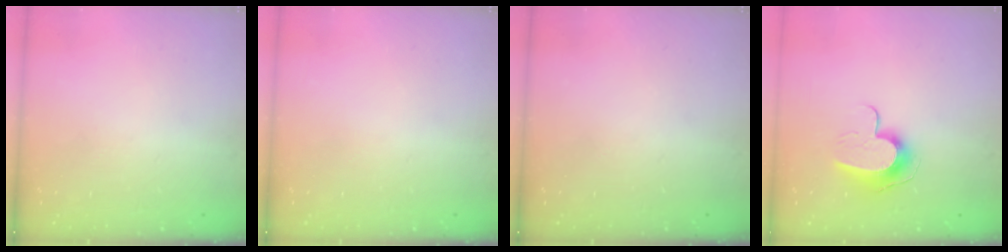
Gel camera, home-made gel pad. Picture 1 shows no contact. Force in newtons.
{"total": 0.0}
{"total": 0.0}
{"total": 10.1, "press": 10.1, "slide": 0.3}